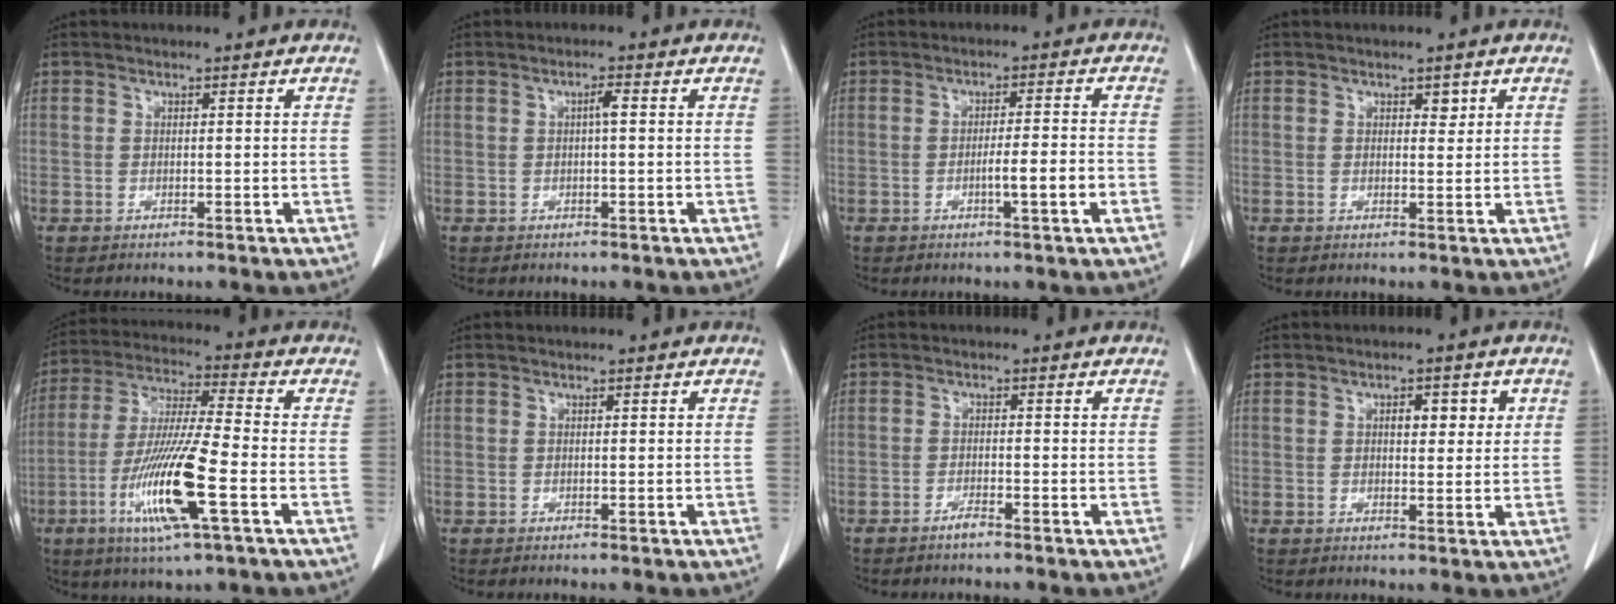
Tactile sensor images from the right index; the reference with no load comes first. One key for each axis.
{"total": 1.5, "fx": 0.1, "fy": 0.1, "fz": 1.5, "tx": -0.026, "ty": 0.004, "tz": 0.002}
{"total": 4.7, "fx": -1.7, "fy": -0.2, "fz": 4.4, "tx": -0.067, "ty": -0.002, "tz": -0.023}
{"total": 1.2, "fx": 0.7, "fy": 0.7, "fz": 0.7, "tx": -0.006, "ty": -0.004, "tz": 0.009}
{"total": 14.7, "fx": -5.1, "fy": 0.6, "fz": 13.8, "tx": -0.280, "ty": -0.021, "tz": -0.098}
{"total": 0.0}
{"total": 1.6, "fx": -1.3, "fy": 0.0, "fz": 0.9, "tx": -0.021, "ty": -0.002, "tz": -0.024}
{"total": 3.9, "fx": 1.2, "fy": 1.7, "fz": 3.3, "tx": -0.044, "ty": 0.005, "tz": 0.016}